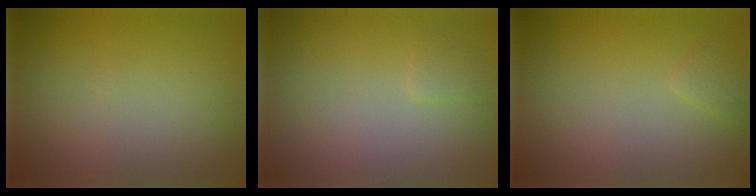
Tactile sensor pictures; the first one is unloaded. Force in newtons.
{"total": 0.8, "press": 0.8, "slide": 0.1}
{"total": 0.9, "press": 0.9, "slide": 0.1}